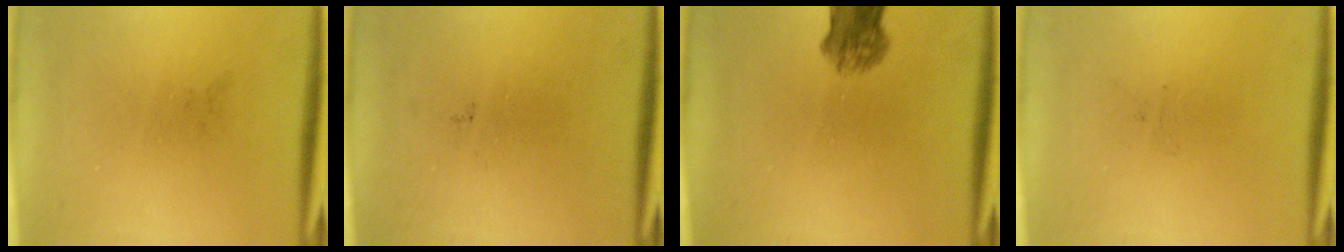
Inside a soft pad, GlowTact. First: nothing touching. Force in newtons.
{"total": 0.0}
{"total": 5.1}
{"total": 0.0}